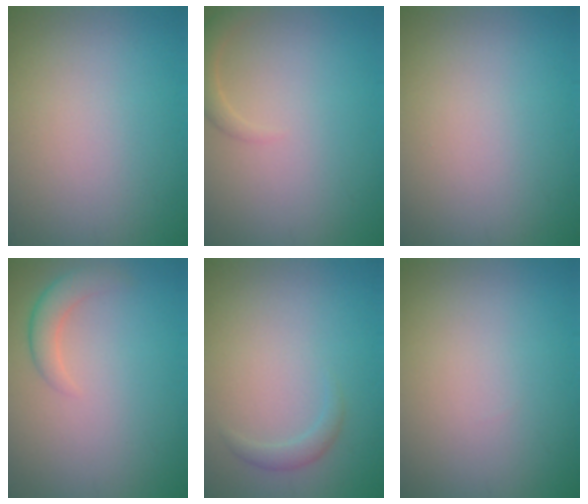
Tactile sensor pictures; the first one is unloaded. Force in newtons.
{"total": 1.6, "press": 1.6, "slide": 0.0}
{"total": 0.0}
{"total": 2.2, "press": 2.2, "slide": 0.1}
{"total": 1.2, "press": 1.2, "slide": 0.0}
{"total": 0.0}